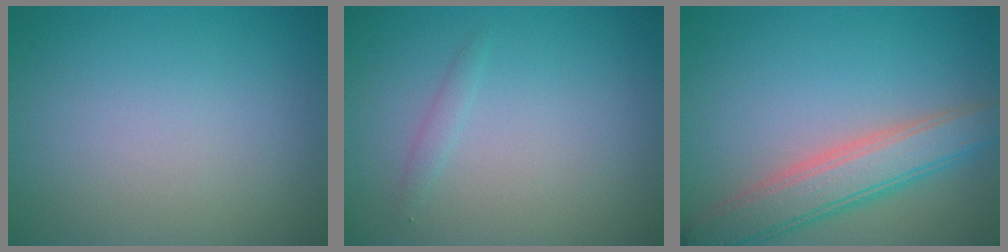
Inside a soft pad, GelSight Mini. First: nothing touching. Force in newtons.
{"total": 0.8, "press": 0.8, "slide": 0.1}
{"total": 5.2, "press": 5.2, "slide": 0.2}